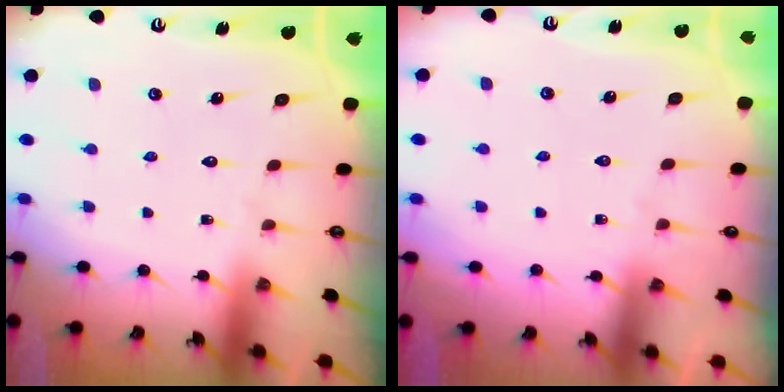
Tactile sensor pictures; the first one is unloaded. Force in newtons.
{"total": 4.8, "press": 4.8, "slide": 0.6}